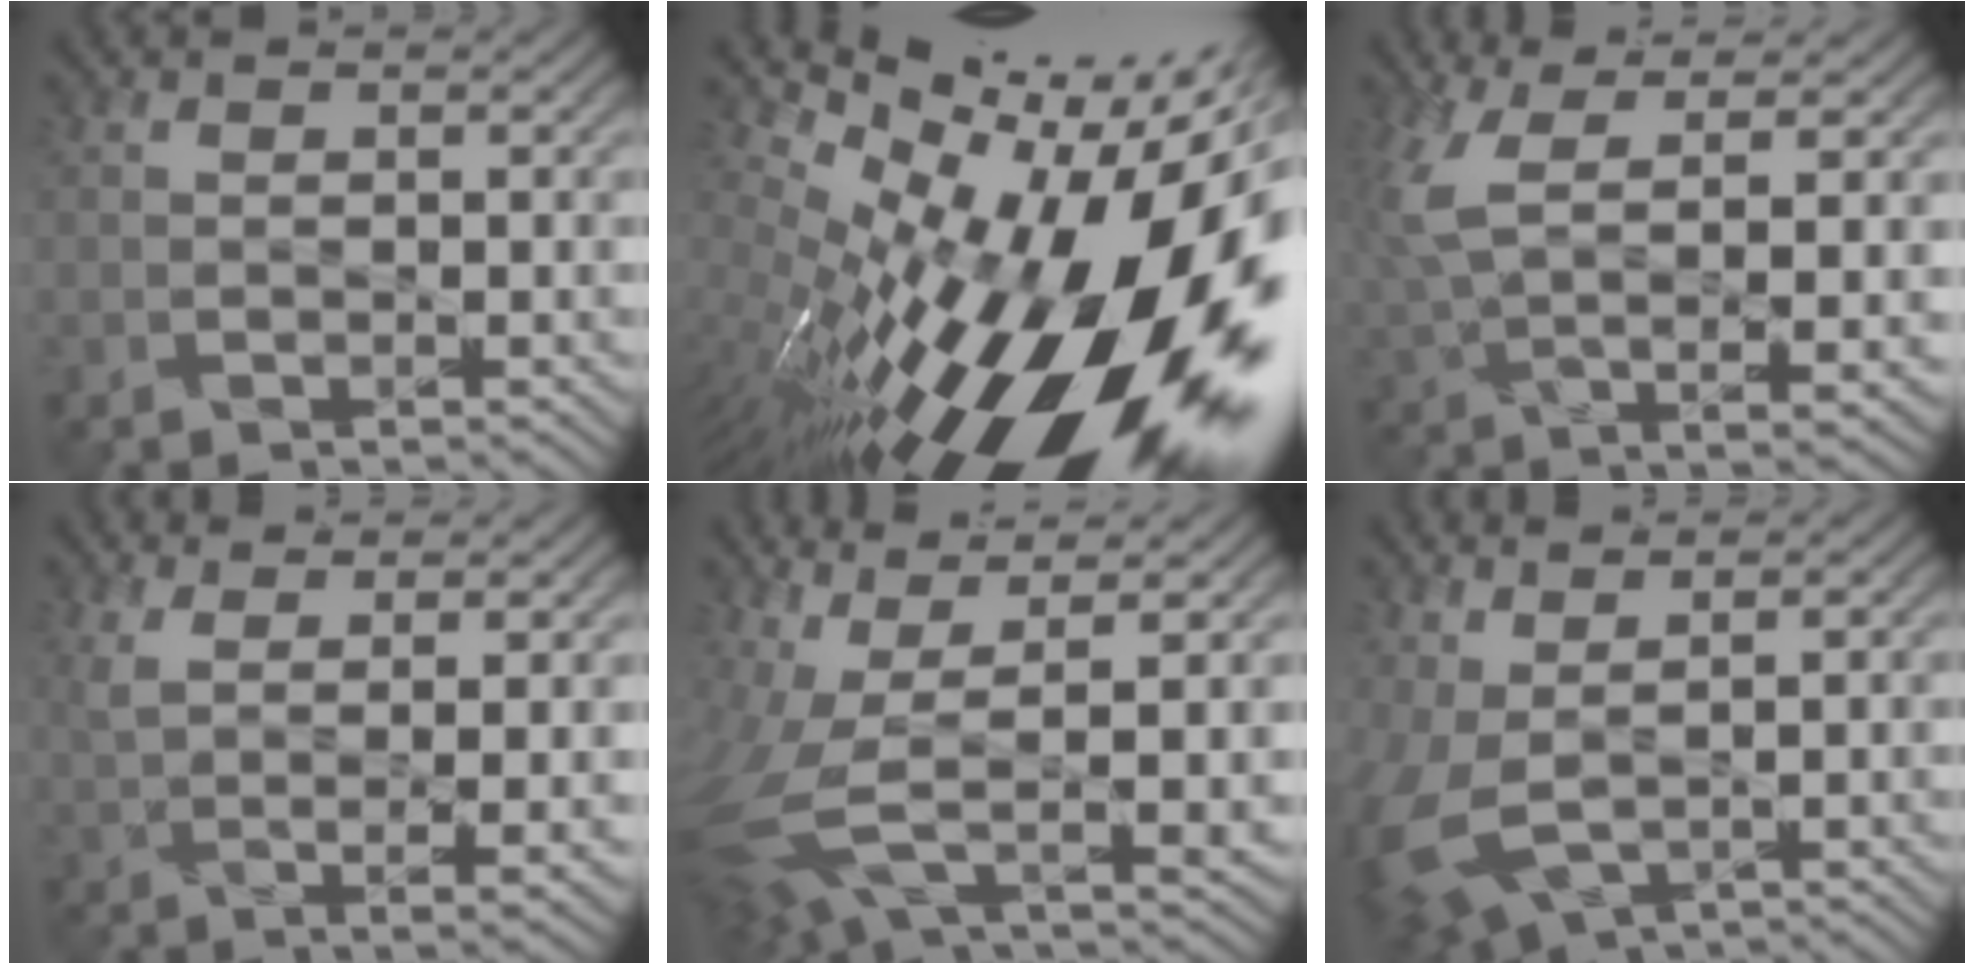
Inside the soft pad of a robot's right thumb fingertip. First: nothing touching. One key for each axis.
{"total": 20.5, "fx": -2.6, "fy": 9.4, "fz": 18.1, "tx": -0.277, "ty": -0.036, "tz": -0.037}
{"total": 8.7, "fx": 3.0, "fy": 2.3, "fz": 7.8, "tx": -0.183, "ty": 0.000, "tz": 0.066}
{"total": 5.8, "fx": 2.9, "fy": 0.9, "fz": 4.9, "tx": -0.100, "ty": 0.001, "tz": 0.061}
{"total": 11.0, "fx": 1.8, "fy": 3.6, "fz": 10.3, "tx": -0.257, "ty": -0.008, "tz": 0.051}
{"total": 7.1, "fx": 0.4, "fy": 3.7, "fz": 6.0, "tx": -0.188, "ty": -0.012, "tz": 0.019}